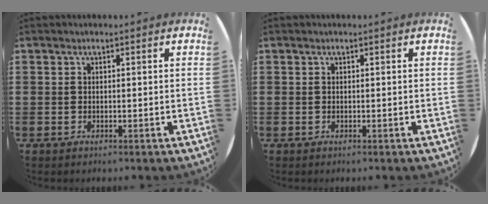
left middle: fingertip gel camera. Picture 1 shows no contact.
{"total": 0.0}